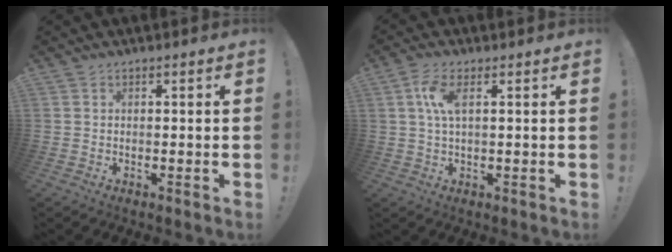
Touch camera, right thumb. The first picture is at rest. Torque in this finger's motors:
{"motor_torque": [0.00, 0.12, 0.45, 0.12, 0.00]}